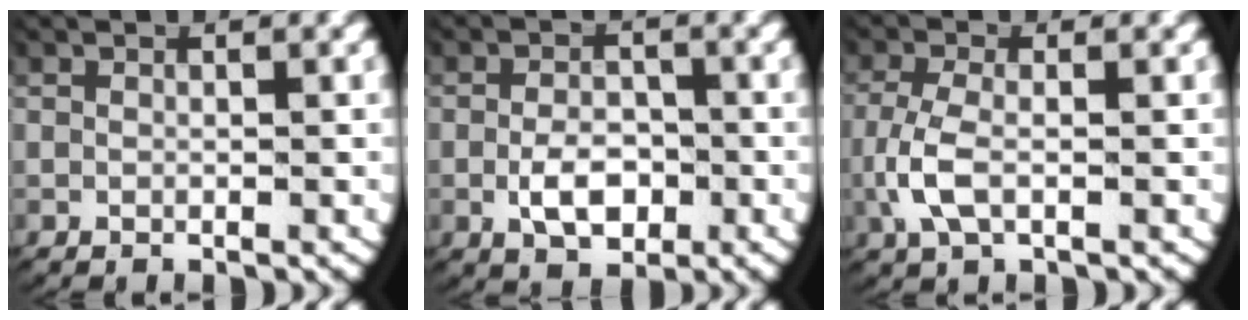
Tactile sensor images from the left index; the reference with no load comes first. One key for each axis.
{"total": 3.7, "fx": -1.2, "fy": 2.4, "fz": 2.6, "tx": -0.047, "ty": -0.012, "tz": -0.015}
{"total": 3.7, "fx": -0.6, "fy": 1.9, "fz": 3.1, "tx": -0.089, "ty": -0.012, "tz": -0.003}